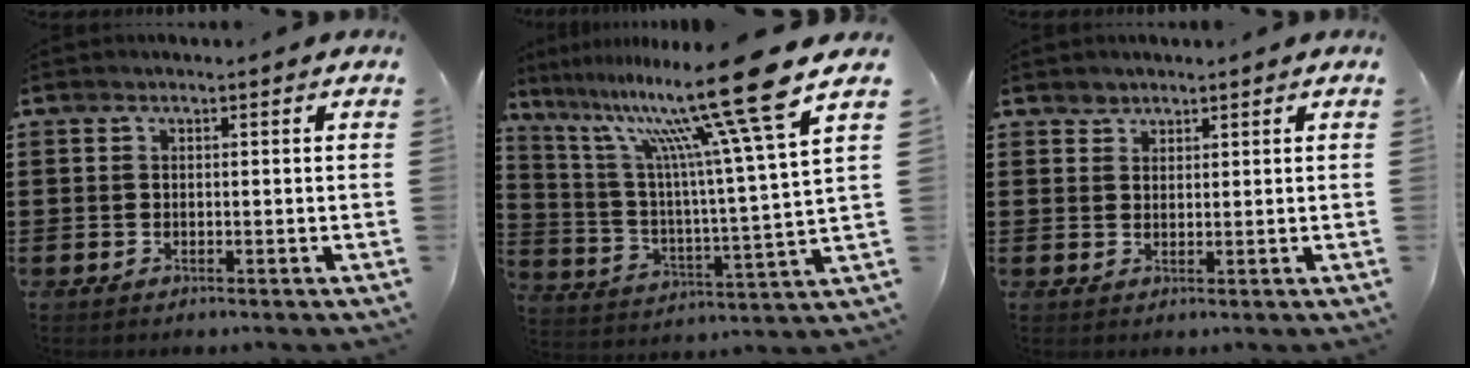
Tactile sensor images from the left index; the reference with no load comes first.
{"total": 19.4, "force": [13.2, 0.5, 14.2], "torque": [-0.267, -0.078, 0.201]}
{"total": 1.6, "force": [1.3, 0.9, 0.0], "torque": [-0.003, 0.002, 0.027]}